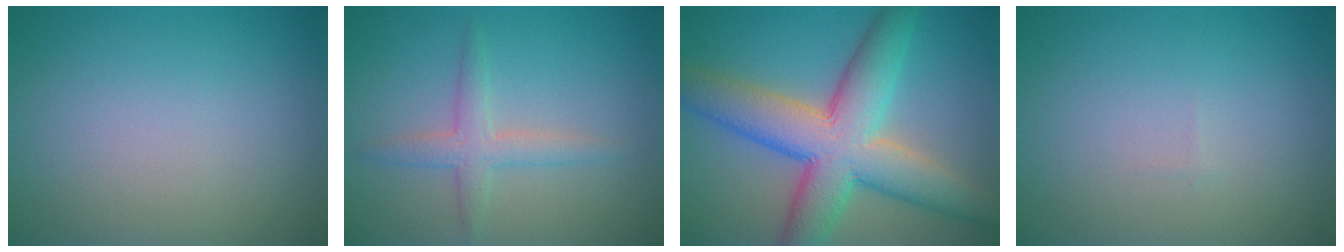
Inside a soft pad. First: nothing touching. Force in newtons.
{"total": 2.5, "press": 2.5, "slide": 0.1}
{"total": 10.2, "press": 10.2, "slide": 0.5}
{"total": 0.0}